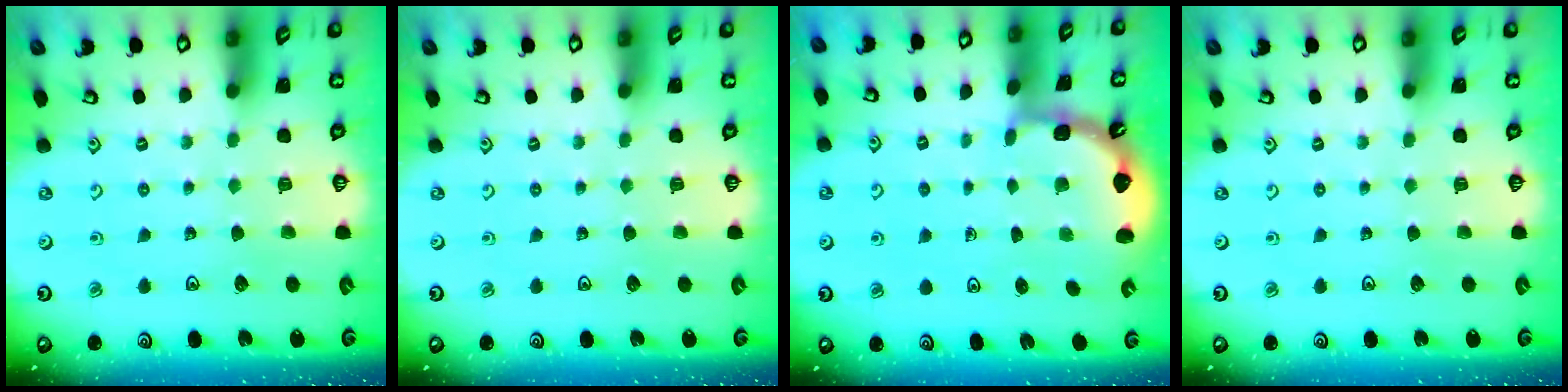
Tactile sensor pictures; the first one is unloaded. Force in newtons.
{"total": 0.0}
{"total": 2.1, "press": 2.1, "slide": 0.2}
{"total": 0.0}